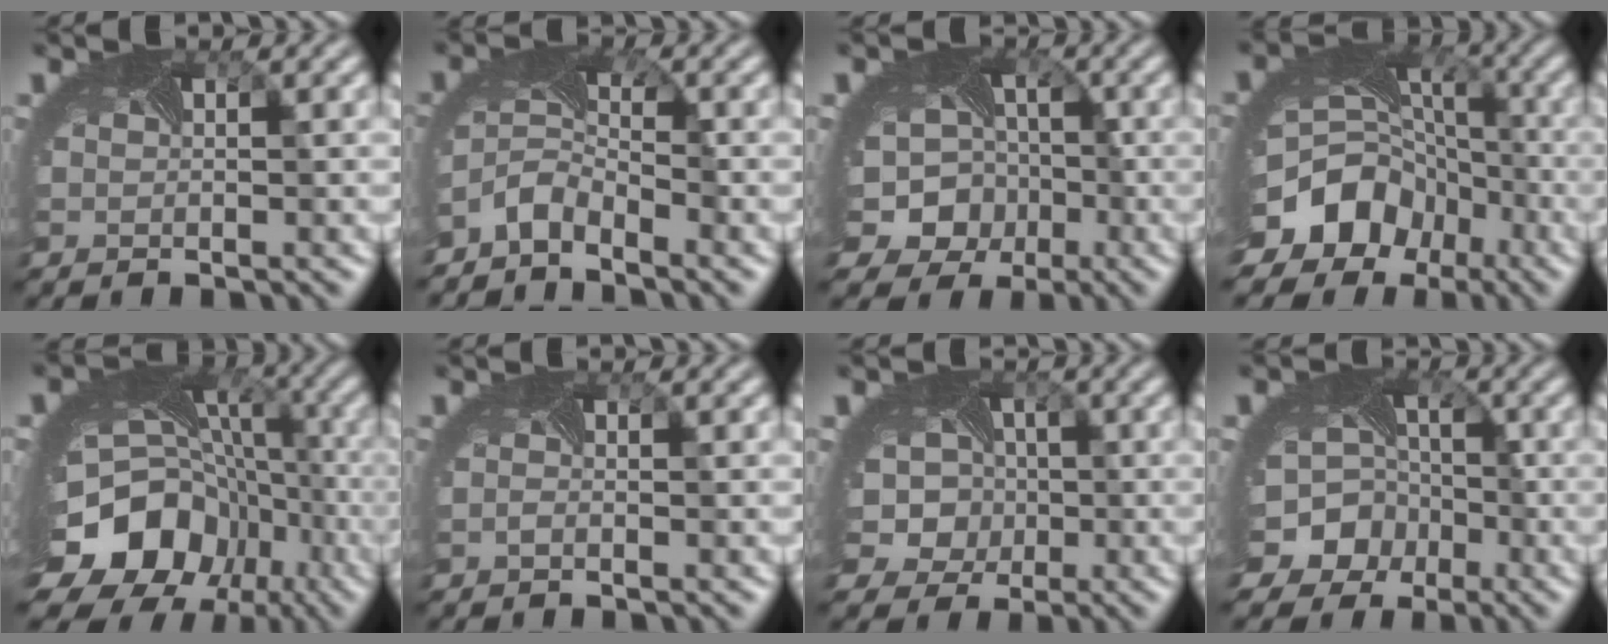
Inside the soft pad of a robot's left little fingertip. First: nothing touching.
{"total": 3.3, "force": [-2.8, 1.2, 1.0], "torque": [-0.036, -0.006, -0.065]}
{"total": 12.4, "force": [-2.8, 11.0, 4.9], "torque": [-0.098, -0.012, -0.066]}
{"total": 13.0, "force": [-6.7, 10.2, 4.5], "torque": [-0.094, -0.038, -0.103]}
{"total": 15.5, "force": [-6.3, 12.0, 7.5], "torque": [-0.159, -0.027, -0.099]}
{"total": 0.7, "force": [-0.6, -0.3, -0.1], "torque": [-0.004, -0.004, -0.012]}
{"total": 10.1, "force": [-0.2, 8.9, 4.7], "torque": [-0.087, 0.010, -0.046]}
{"total": 11.9, "force": [-5.0, 10.2, 3.5], "torque": [-0.077, -0.022, -0.098]}